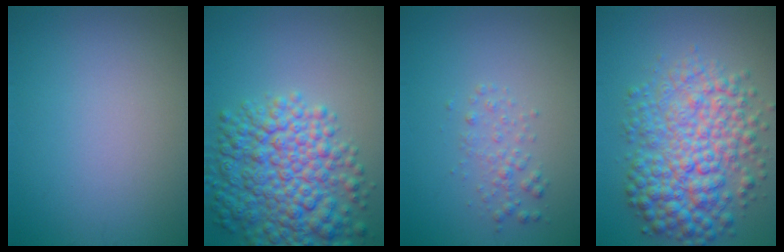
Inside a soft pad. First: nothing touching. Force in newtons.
{"total": 8.9, "press": 8.9, "slide": 0.3}
{"total": 1.5, "press": 1.5, "slide": 0.0}
{"total": 8.4, "press": 8.4, "slide": 0.1}